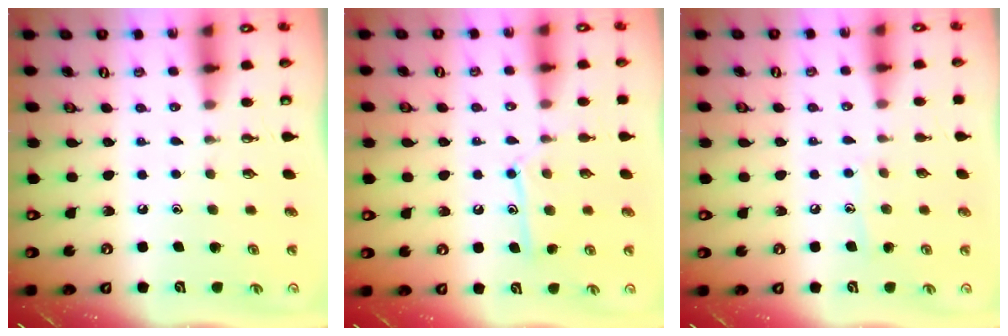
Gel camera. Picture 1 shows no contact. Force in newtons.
{"total": 11.8, "press": 11.8, "slide": 0.8}
{"total": 6.3, "press": 6.3, "slide": 0.5}